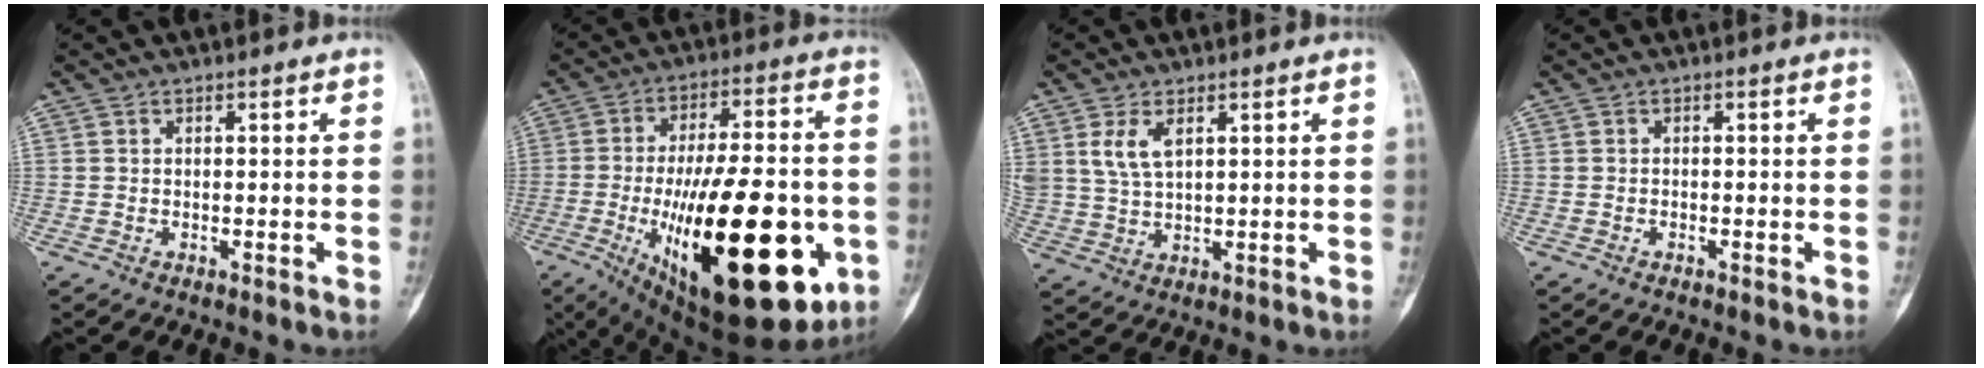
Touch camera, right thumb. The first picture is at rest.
{"total": 32.5, "force": [-8.5, 12.3, 28.9], "torque": [-0.421, -0.010, -0.107]}
{"total": 5.5, "force": [2.5, 2.8, 4.1], "torque": [-0.084, -0.008, 0.059]}
{"total": 0.0}